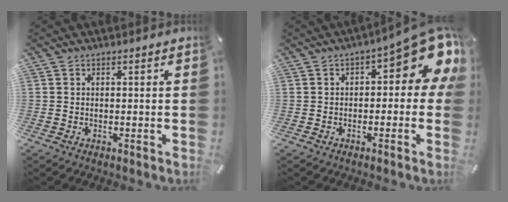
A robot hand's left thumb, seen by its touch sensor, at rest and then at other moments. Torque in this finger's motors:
{"motor_torque": [2.51, 2.49, 0.97, -0.72, 0.14]}